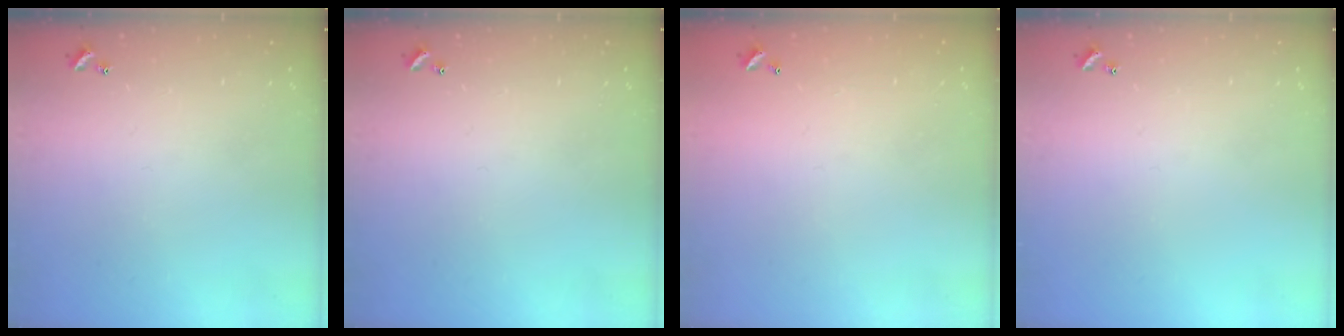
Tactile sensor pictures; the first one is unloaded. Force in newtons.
{"total": 0.0}
{"total": 2.8, "press": 2.8, "slide": 0.1}
{"total": 0.0}